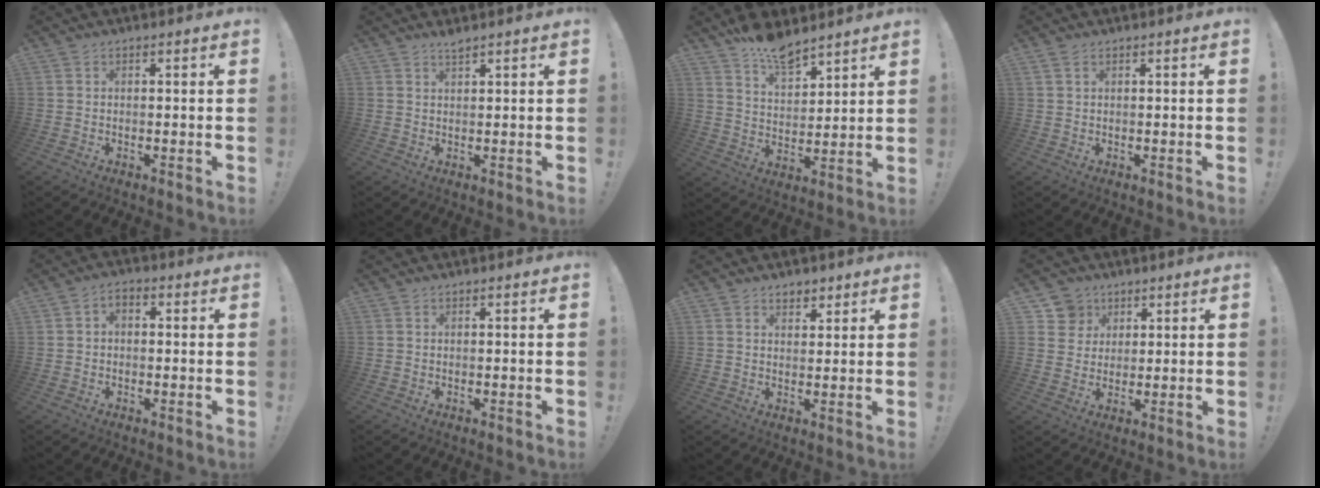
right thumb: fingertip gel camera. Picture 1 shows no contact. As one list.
[{"total": 2.1, "force": [2.0, 0.2, 0.7], "torque": [-0.013, -0.006, 0.035]}, {"total": 10.1, "force": [8.5, 3.9, 3.7], "torque": [-0.059, -0.058, 0.158]}, {"total": 1.8, "force": [1.0, 1.1, 1.0], "torque": [-0.019, 0.001, 0.018]}, {"total": 2.8, "force": [-1.0, 1.9, 1.8], "torque": [-0.027, 0.005, -0.019]}, {"total": 0.0}, {"total": 3.4, "force": [2.5, 2.2, 0.7], "torque": [0.005, -0.013, 0.044]}, {"total": 7.4, "force": [3.8, 6.3, 0.7], "torque": [-0.007, -0.028, 0.075]}]